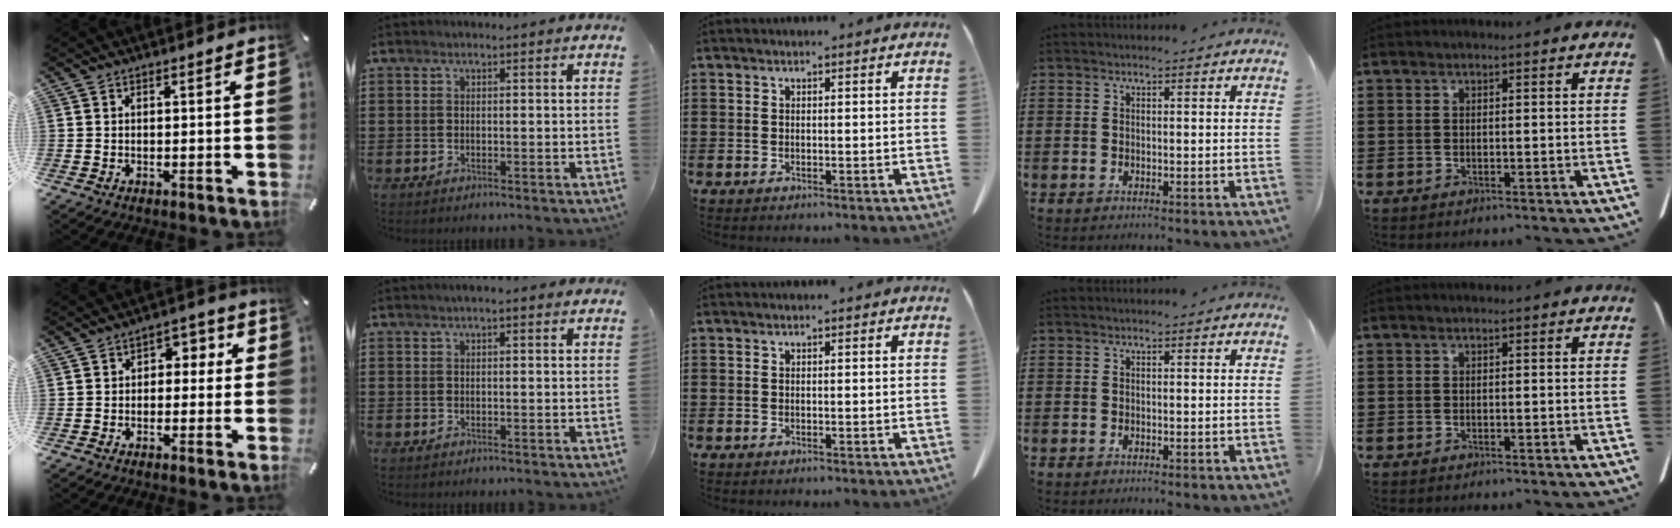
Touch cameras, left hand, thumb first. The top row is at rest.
{"thumb": {"total": 3.6, "force": [-1.5, 2.8, 1.7], "torque": [-0.027, 0.016, -0.036]}, "index": {"total": 1.0, "force": [0.4, 0.2, 0.8], "torque": [-0.016, 0.004, 0.007]}}